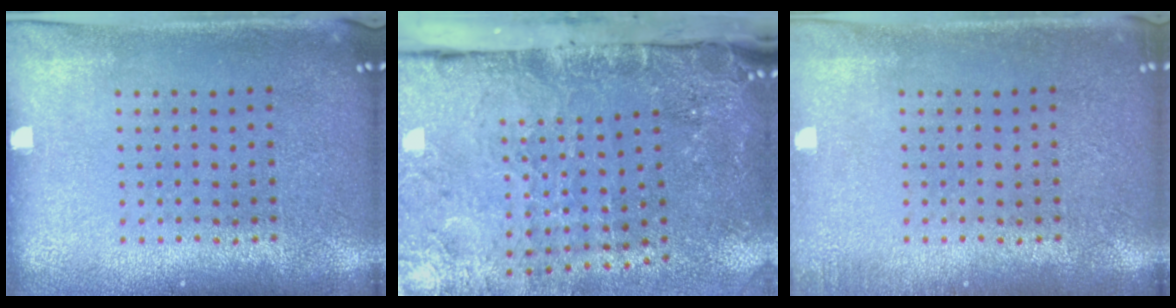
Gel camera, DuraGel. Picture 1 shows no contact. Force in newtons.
{"total": 4.7, "press": 3.6, "slide": 3.0}
{"total": 0.9, "press": 0.9, "slide": 0.2}